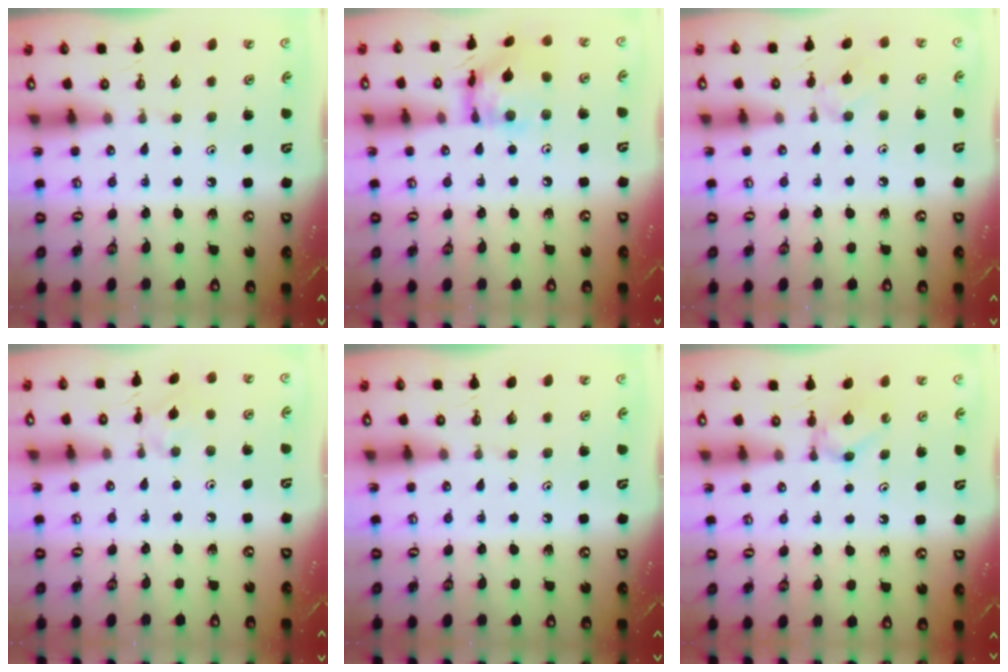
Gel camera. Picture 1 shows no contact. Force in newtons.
{"total": 13.2, "press": 13.2, "slide": 1.3}
{"total": 6.0, "press": 5.9, "slide": 1.0}
{"total": 2.6, "press": 2.6, "slide": 0.6}
{"total": 0.0}
{"total": 4.0, "press": 4.0, "slide": 0.6}